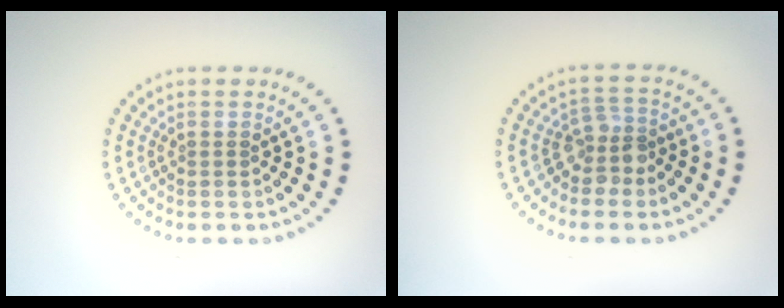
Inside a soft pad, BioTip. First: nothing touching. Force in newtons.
{"total": 2.5, "press": 1.9, "slide": 1.5}